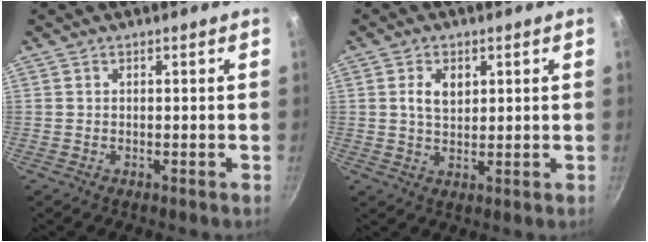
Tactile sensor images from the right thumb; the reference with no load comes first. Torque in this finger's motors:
{"motor_torque": [-0.05, 0.07, 0.29, -0.14, 0.10]}